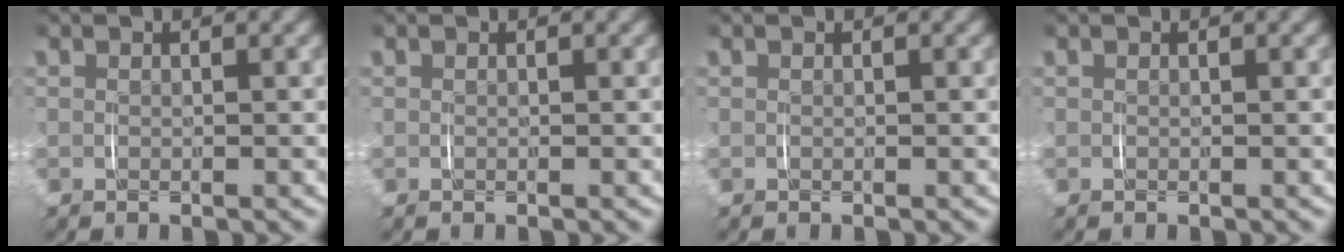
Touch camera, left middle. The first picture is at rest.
{"total": 0.0}
{"total": 0.0}
{"total": 0.0}